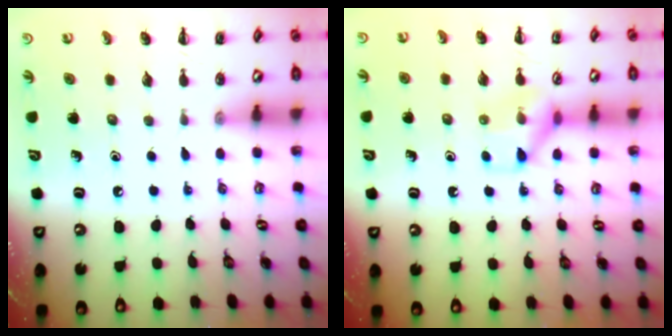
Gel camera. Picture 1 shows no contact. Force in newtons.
{"total": 8.7, "press": 8.7, "slide": 0.3}